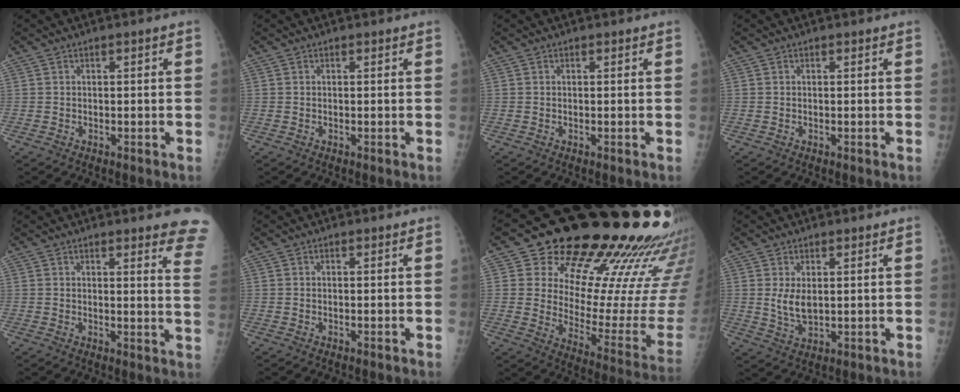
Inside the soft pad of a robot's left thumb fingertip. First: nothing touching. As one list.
[{"total": 0.0}, {"total": 0.0}, {"total": 0.0}, {"total": 10.5, "force": [9.8, 1.4, 3.6], "torque": [-0.006, -0.084, 0.077]}, {"total": 0.0}, {"total": 28.3, "force": [22.5, 8.9, 14.6], "torque": [-0.168, -0.159, 0.301]}, {"total": 4.7, "force": [1.4, 2.8, 3.5], "torque": [-0.057, -0.016, 0.033]}]